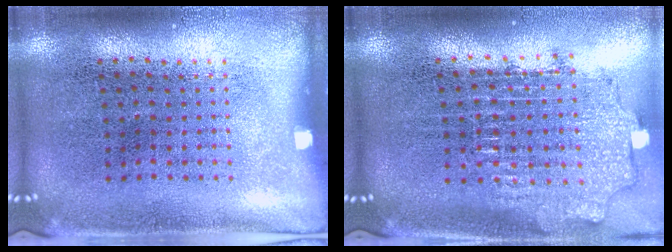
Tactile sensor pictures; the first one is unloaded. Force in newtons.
{"total": 1.9, "press": 1.4, "slide": 1.3}